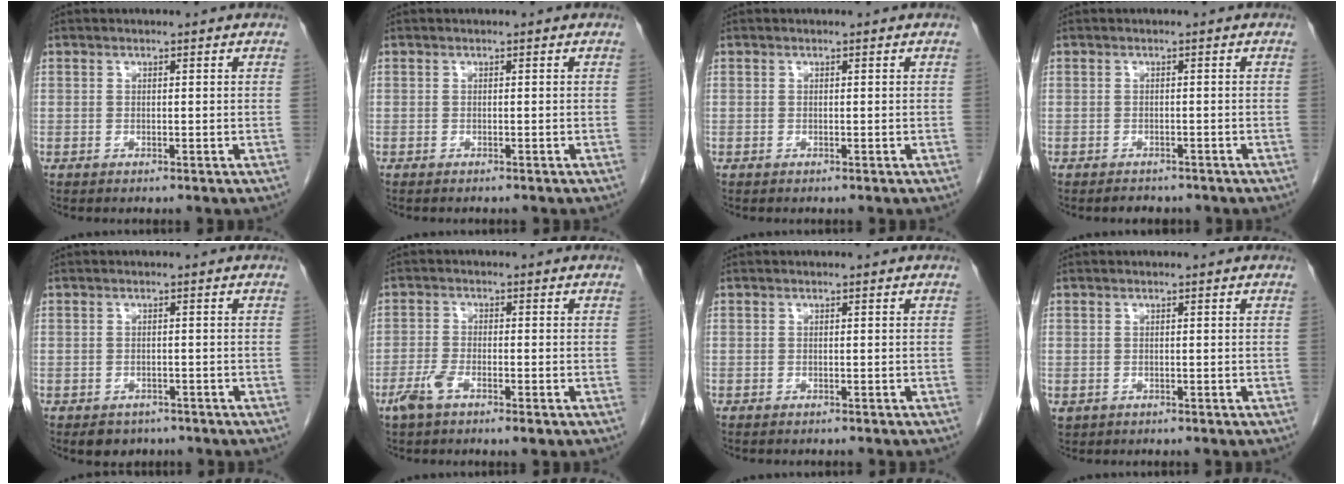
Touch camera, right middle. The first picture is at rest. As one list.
[{"total": 1.2, "force": [-1.1, 0.3, 0.5], "torque": [-0.010, -0.003, -0.012]}, {"total": 0.0}, {"total": 2.7, "force": [-2.4, 1.2, 0.6], "torque": [-0.014, -0.002, -0.028]}, {"total": 3.1, "force": [-2.3, 2.0, 0.6], "torque": [-0.013, 0.002, -0.028]}, {"total": 4.4, "force": [-2.6, 1.2, 3.4], "torque": [-0.073, -0.004, -0.047]}, {"total": 2.0, "force": [-1.8, 0.5, 0.8], "torque": [-0.015, -0.004, -0.018]}, {"total": 1.0, "force": [-0.2, 0.9, 0.3], "torque": [-0.006, 0.004, 0.006]}]